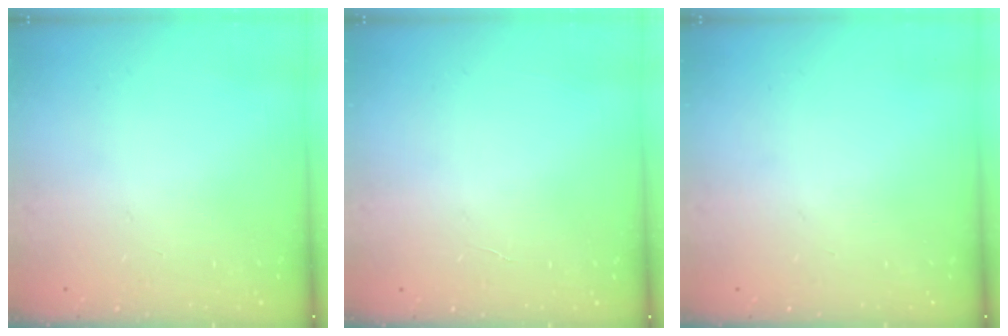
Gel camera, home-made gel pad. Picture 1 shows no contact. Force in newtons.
{"total": 1.3, "press": 1.3, "slide": 0.1}
{"total": 0.0}